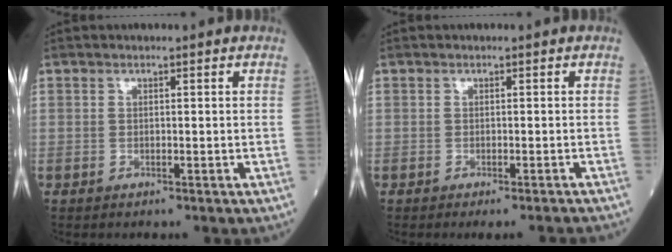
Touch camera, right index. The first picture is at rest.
{"total": 4.4, "force": [-4.2, -0.5, 1.3], "torque": [-0.010, -0.017, -0.050]}